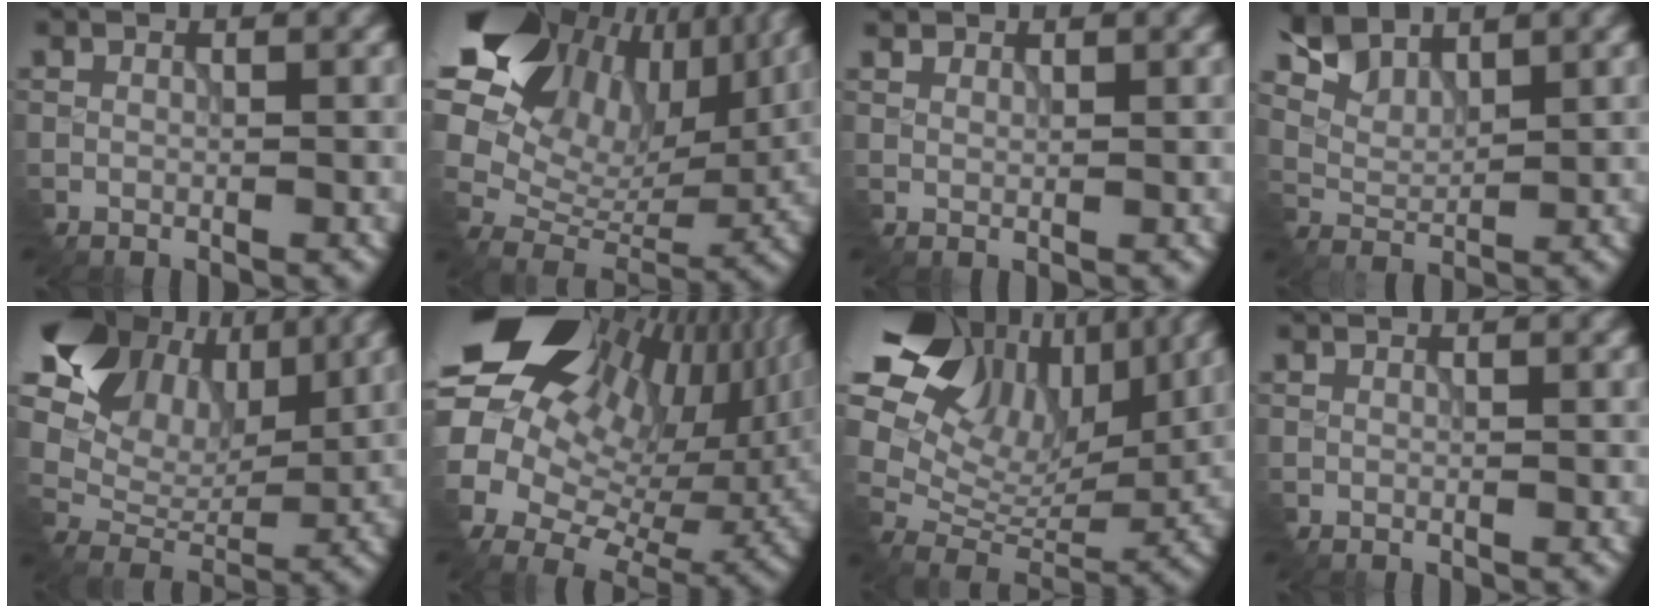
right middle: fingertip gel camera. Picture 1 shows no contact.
{"total": 15.3, "force": [8.9, 9.6, 7.9], "torque": [-0.172, 0.044, 0.159]}
{"total": 1.1, "force": [0.9, 0.5, 0.1], "torque": [-0.006, 0.003, 0.021]}
{"total": 4.1, "force": [3.5, 1.6, 1.5], "torque": [-0.042, 0.002, 0.067]}
{"total": 10.5, "force": [5.2, 6.9, 6.0], "torque": [-0.123, 0.007, 0.089]}
{"total": 21.1, "force": [7.6, 14.6, 13.1], "torque": [-0.275, 0.023, 0.151]}
{"total": 14.0, "force": [7.5, 8.7, 7.9], "torque": [-0.174, 0.036, 0.136]}
{"total": 0.0}